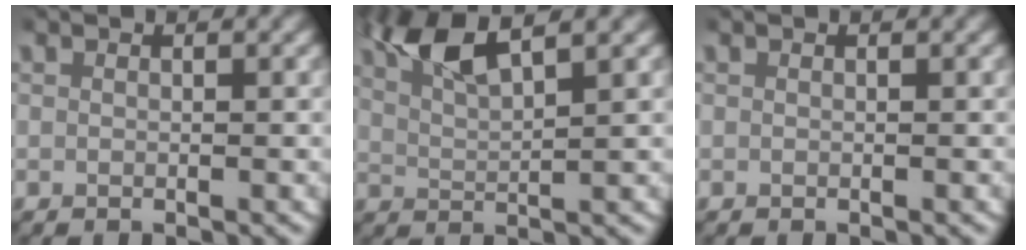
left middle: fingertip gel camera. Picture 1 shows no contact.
{"total": 5.8, "force": [3.6, 2.0, 4.1], "torque": [-0.095, -0.002, 0.062]}
{"total": 0.0}